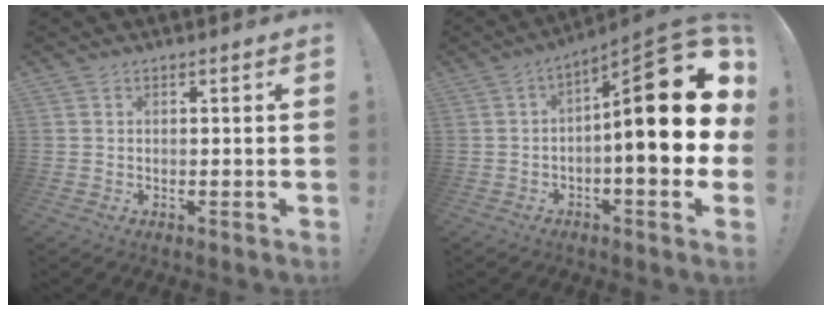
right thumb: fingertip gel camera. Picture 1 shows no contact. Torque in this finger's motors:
{"motor_torque": [1.00, 0.54, 2.03, -0.48, 0.19]}